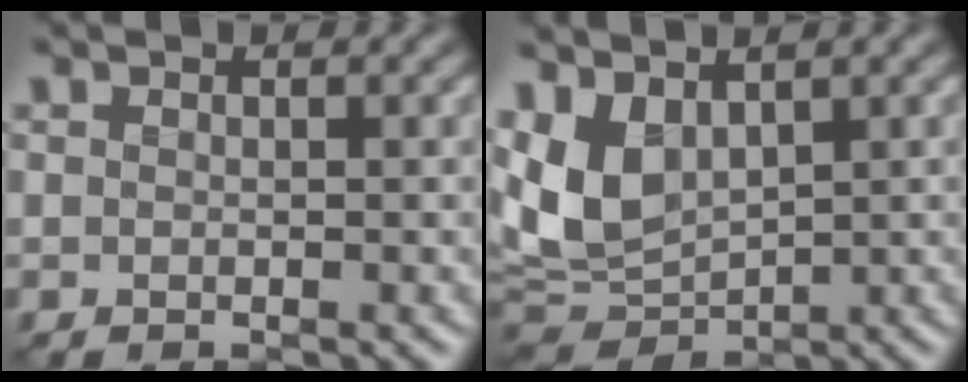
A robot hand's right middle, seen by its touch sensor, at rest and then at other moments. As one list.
[{"total": 6.9, "force": [1.9, 4.5, 4.9], "torque": [-0.119, -0.004, 0.033]}]